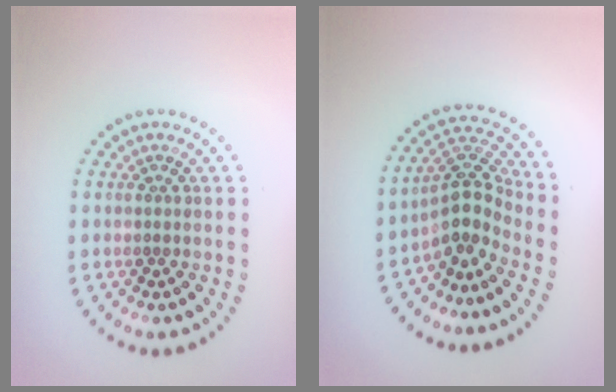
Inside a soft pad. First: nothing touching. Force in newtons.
{"total": 3.9, "press": 2.9, "slide": 2.6}